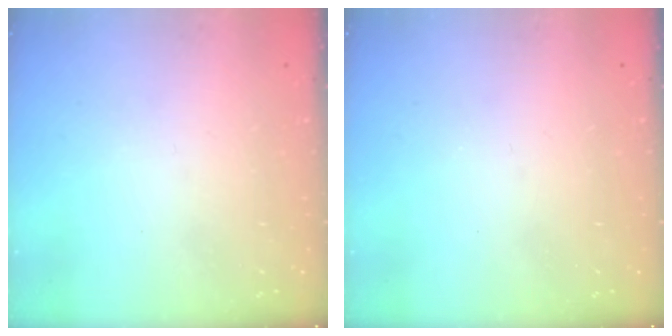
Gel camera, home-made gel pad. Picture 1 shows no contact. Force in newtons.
{"total": 0.0}